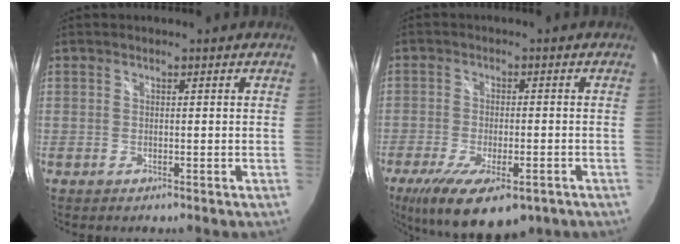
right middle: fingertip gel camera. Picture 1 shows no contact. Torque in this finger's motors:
{"motor_torque": [1.10, -1.04, 0.30, 0.12]}